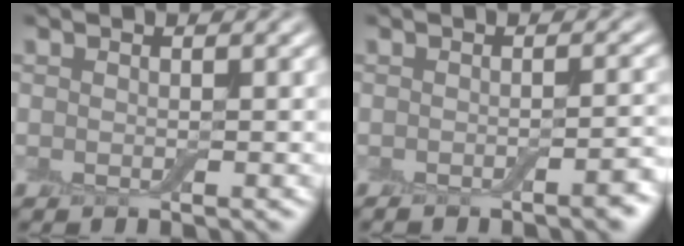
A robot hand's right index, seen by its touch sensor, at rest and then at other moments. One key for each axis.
{"total": 2.4, "fx": -1.4, "fy": 0.6, "fz": 1.8, "tx": -0.019, "ty": 0.002, "tz": -0.023}